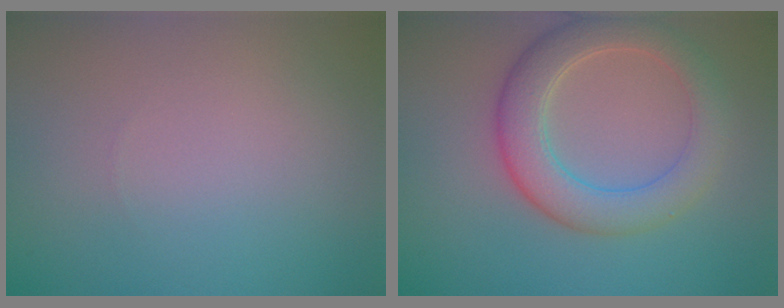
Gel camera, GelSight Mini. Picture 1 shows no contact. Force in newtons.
{"total": 5.7, "press": 5.7, "slide": 0.3}